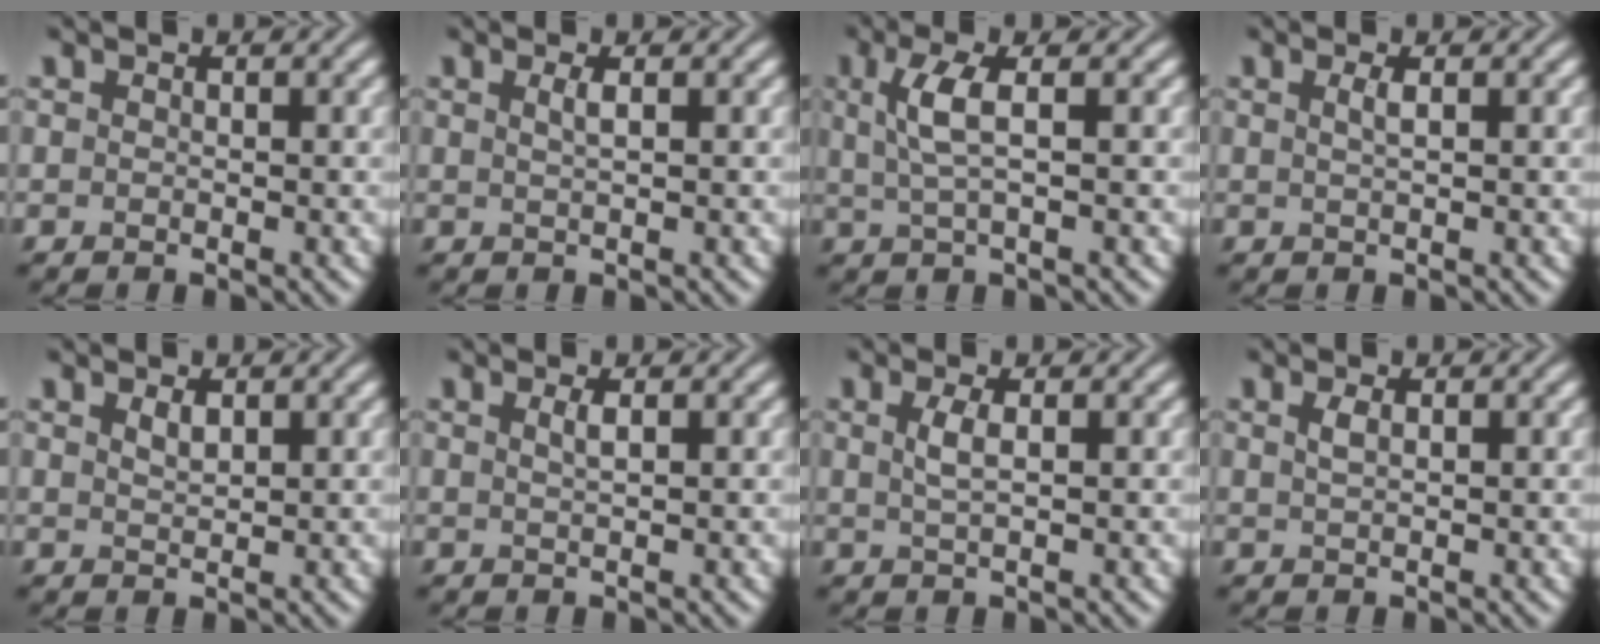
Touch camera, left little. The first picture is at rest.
{"total": 1.3, "force": [0.4, 0.4, 1.1], "torque": [-0.016, 0.003, 0.005]}
{"total": 3.3, "force": [0.8, 0.8, 3.1], "torque": [-0.070, 0.000, 0.016]}
{"total": 1.3, "force": [0.4, 0.4, 1.1], "torque": [-0.017, 0.003, 0.004]}
{"total": 1.1, "force": [0.8, 0.4, 0.7], "torque": [-0.017, 0.000, 0.016]}
{"total": 1.2, "force": [0.5, 0.4, 1.0], "torque": [-0.015, 0.003, 0.006]}
{"total": 1.8, "force": [0.4, 0.5, 1.6], "torque": [-0.034, 0.001, 0.009]}
{"total": 1.0, "force": [0.5, 0.3, 0.8], "torque": [-0.018, 0.003, 0.009]}